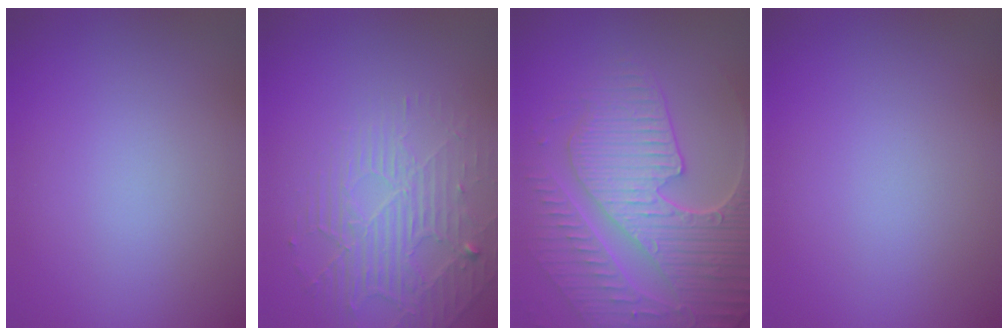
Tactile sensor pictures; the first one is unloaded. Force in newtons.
{"total": 2.6, "press": 2.0, "slide": 1.7}
{"total": 8.8, "press": 6.4, "slide": 6.0}
{"total": 0.0}